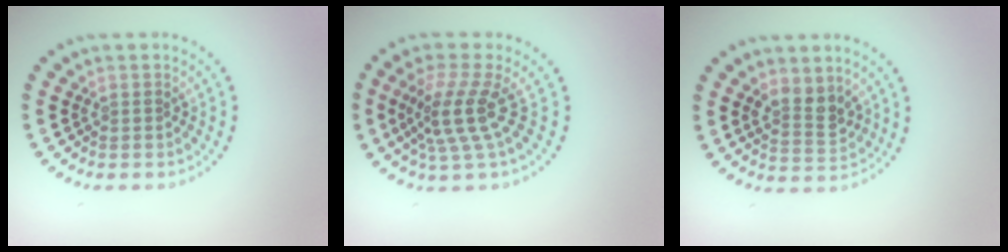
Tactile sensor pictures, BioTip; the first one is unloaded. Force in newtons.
{"total": 3.9, "press": 2.8, "slide": 2.8}
{"total": 2.7, "press": 2.5, "slide": 1.1}